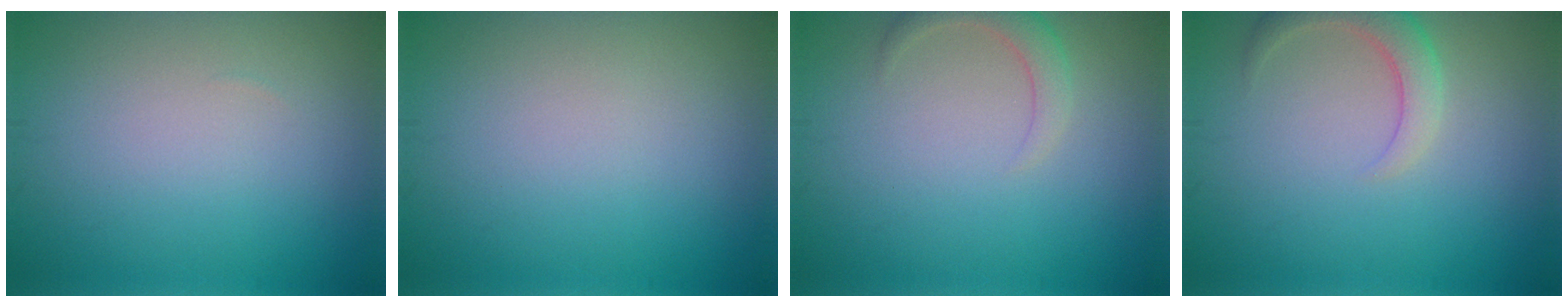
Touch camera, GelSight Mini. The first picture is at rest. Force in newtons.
{"total": 0.0}
{"total": 2.2, "press": 2.2, "slide": 0.2}
{"total": 3.0, "press": 3.0, "slide": 0.3}